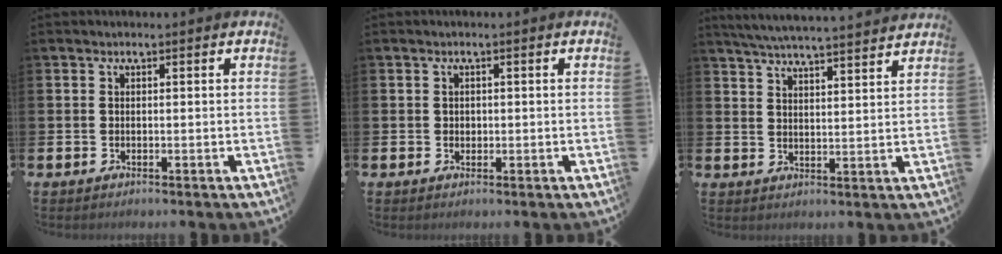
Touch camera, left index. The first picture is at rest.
{"total": 0.9, "force": [0.4, 0.7, 0.3], "torque": [0.010, 0.001, 0.002]}
{"total": 5.8, "force": [5.6, -0.2, 1.2], "torque": [-0.031, -0.038, 0.098]}